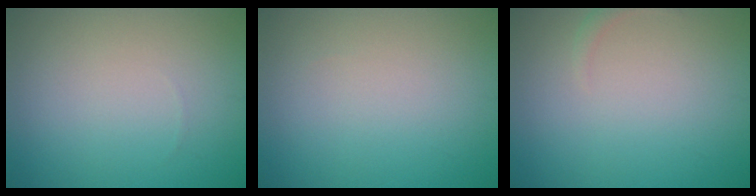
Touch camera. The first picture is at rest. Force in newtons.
{"total": 0.0}
{"total": 0.8, "press": 0.8, "slide": 0.1}